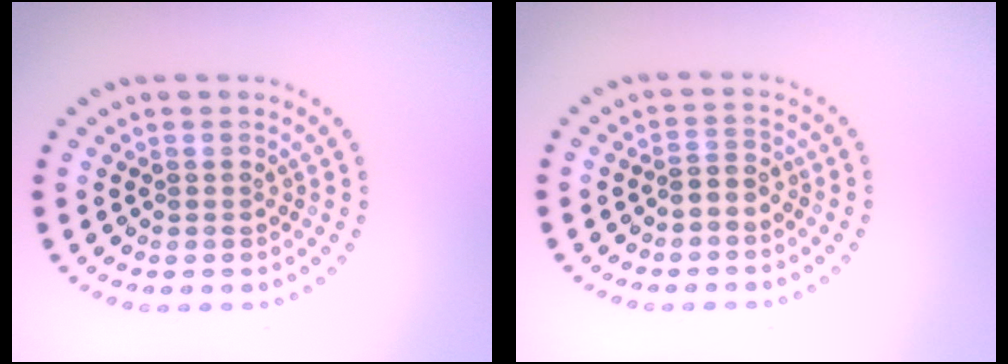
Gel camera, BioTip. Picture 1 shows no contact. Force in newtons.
{"total": 1.6, "press": 1.3, "slide": 1.0}